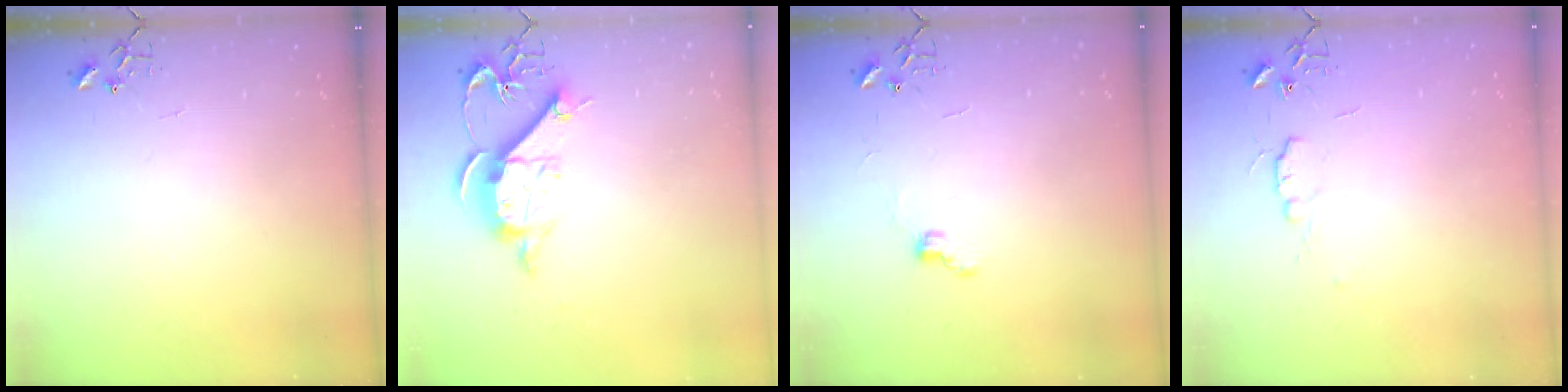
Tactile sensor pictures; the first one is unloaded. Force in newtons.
{"total": 11.7, "press": 11.7, "slide": 0.6}
{"total": 6.6, "press": 6.6, "slide": 0.7}
{"total": 5.6, "press": 5.5, "slide": 0.7}